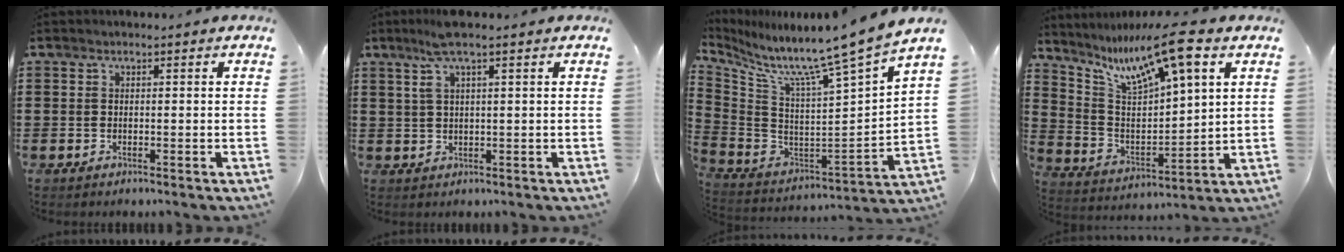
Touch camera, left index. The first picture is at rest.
{"total": 4.1, "force": [2.2, 0.2, 3.5], "torque": [-0.080, -0.001, 0.034]}
{"total": 9.0, "force": [7.9, -2.0, 3.8], "torque": [-0.090, -0.089, 0.114]}
{"total": 11.4, "force": [7.6, 1.8, 8.4], "torque": [-0.175, -0.036, 0.124]}